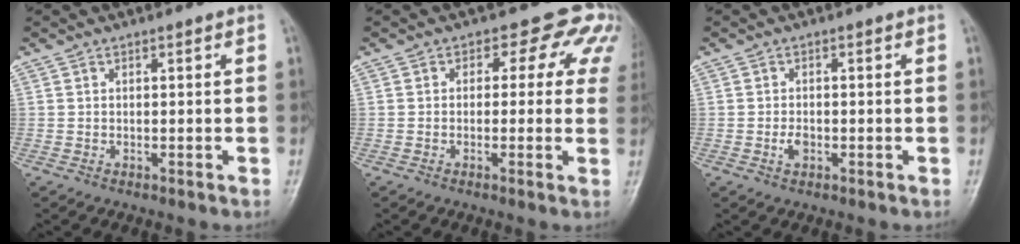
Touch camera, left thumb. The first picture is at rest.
{"total": 8.0, "force": [3.2, 5.7, 4.5], "torque": [0.002, 0.000, 0.014]}
{"total": 2.1, "force": [-0.7, 1.4, 1.4], "torque": [-0.020, 0.002, -0.015]}